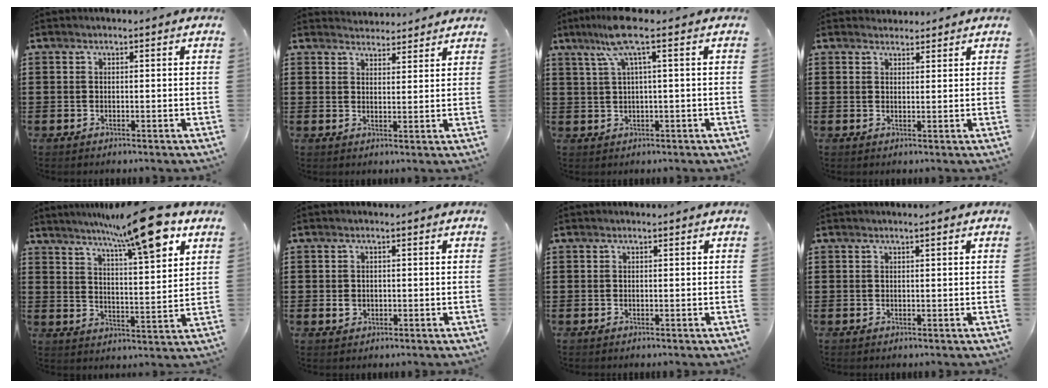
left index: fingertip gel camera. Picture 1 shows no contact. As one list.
[{"total": 3.0, "force": [3.0, 0.2, -0.2], "torque": [-0.006, -0.010, 0.057]}, {"total": 6.3, "force": [2.6, 0.2, 5.8], "torque": [-0.131, -0.003, 0.038]}, {"total": 1.9, "force": [1.8, 0.5, 0.0], "torque": [-0.004, 0.002, 0.037]}, {"total": 12.5, "force": [9.4, 2.1, 8.0], "torque": [-0.131, -0.045, 0.154]}, {"total": 1.5, "force": [-0.1, 1.3, 0.7], "torque": [-0.017, 0.006, -0.004]}, {"total": 0.0}, {"total": 0.7, "force": [0.4, -0.1, 0.5], "torque": [-0.009, -0.001, 0.008]}]